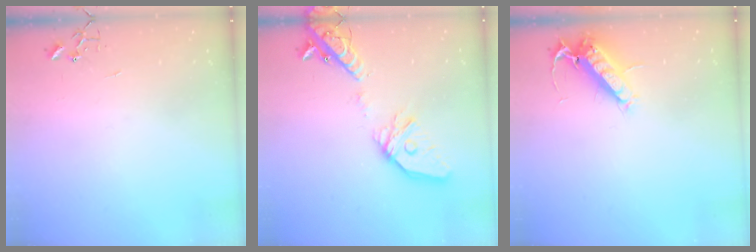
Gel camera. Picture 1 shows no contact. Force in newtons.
{"total": 20.2, "press": 20.0, "slide": 3.0}
{"total": 13.1, "press": 13.0, "slide": 2.0}